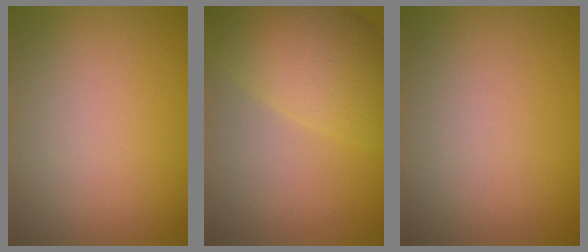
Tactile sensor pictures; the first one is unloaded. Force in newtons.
{"total": 7.4, "press": 7.4, "slide": 0.1}
{"total": 0.0}